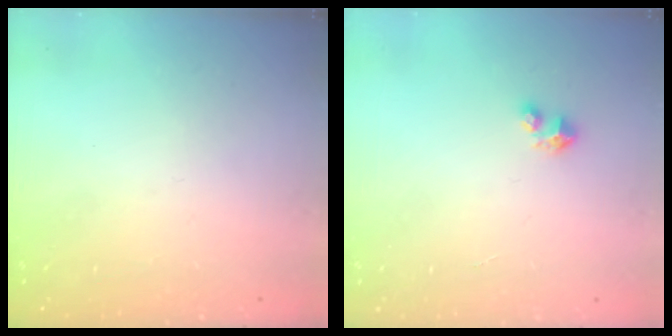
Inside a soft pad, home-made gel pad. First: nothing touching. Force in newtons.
{"total": 2.6, "press": 2.6, "slide": 0.1}